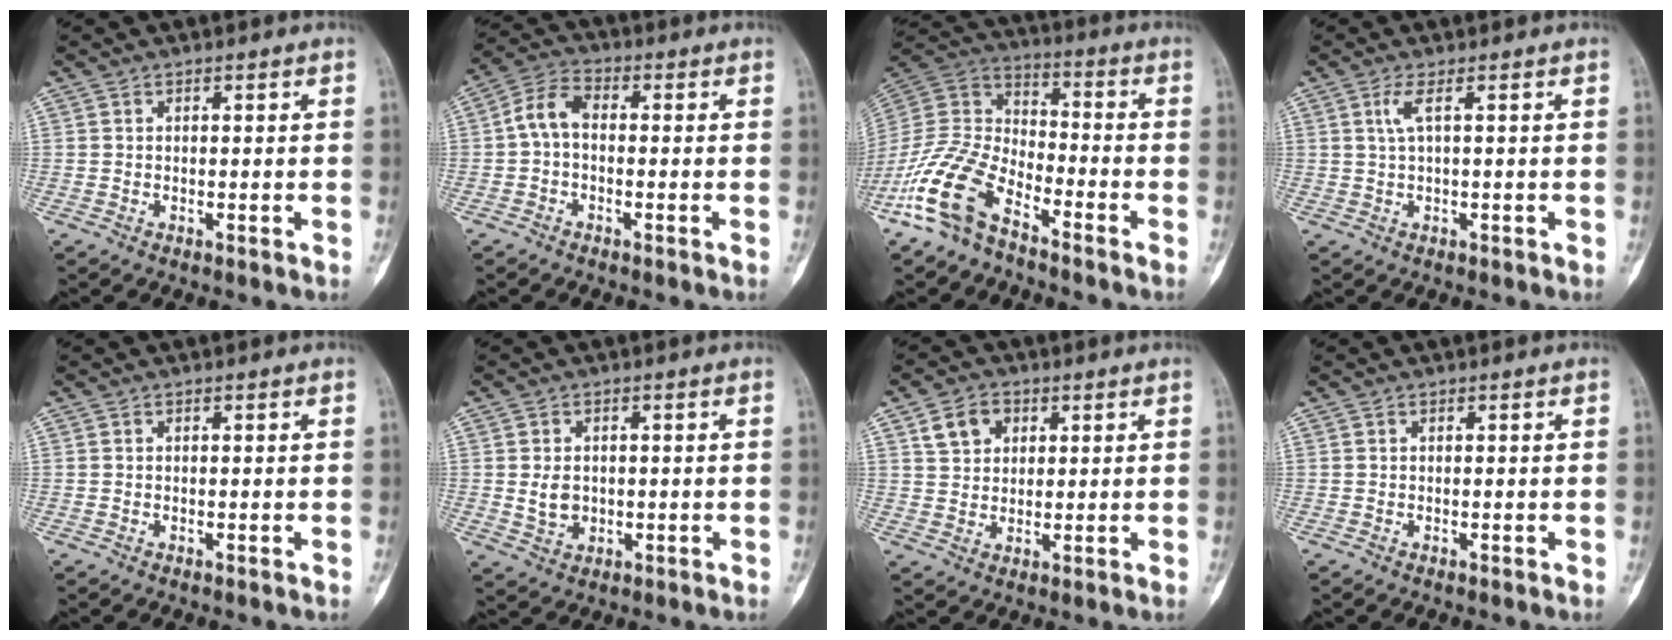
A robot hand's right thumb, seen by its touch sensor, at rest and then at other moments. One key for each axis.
{"total": 5.9, "fx": -0.3, "fy": 3.7, "fz": 4.6, "tx": -0.085, "ty": 0.020, "tz": -0.018}
{"total": 15.2, "fx": -9.5, "fy": 7.2, "fz": 9.4, "tx": -0.193, "ty": 0.060, "tz": -0.195}
{"total": 2.2, "fx": 0.7, "fy": 0.1, "fz": 2.1, "tx": -0.061, "ty": 0.006, "tz": 0.018}
{"total": 0.0}
{"total": 4.2, "fx": 0.1, "fy": 3.3, "fz": 2.6, "tx": -0.032, "ty": -0.004, "tz": 0.012}
{"total": 5.9, "fx": 2.6, "fy": 4.6, "fz": 2.8, "tx": -0.028, "ty": -0.004, "tz": 0.046}
{"total": 0.0}